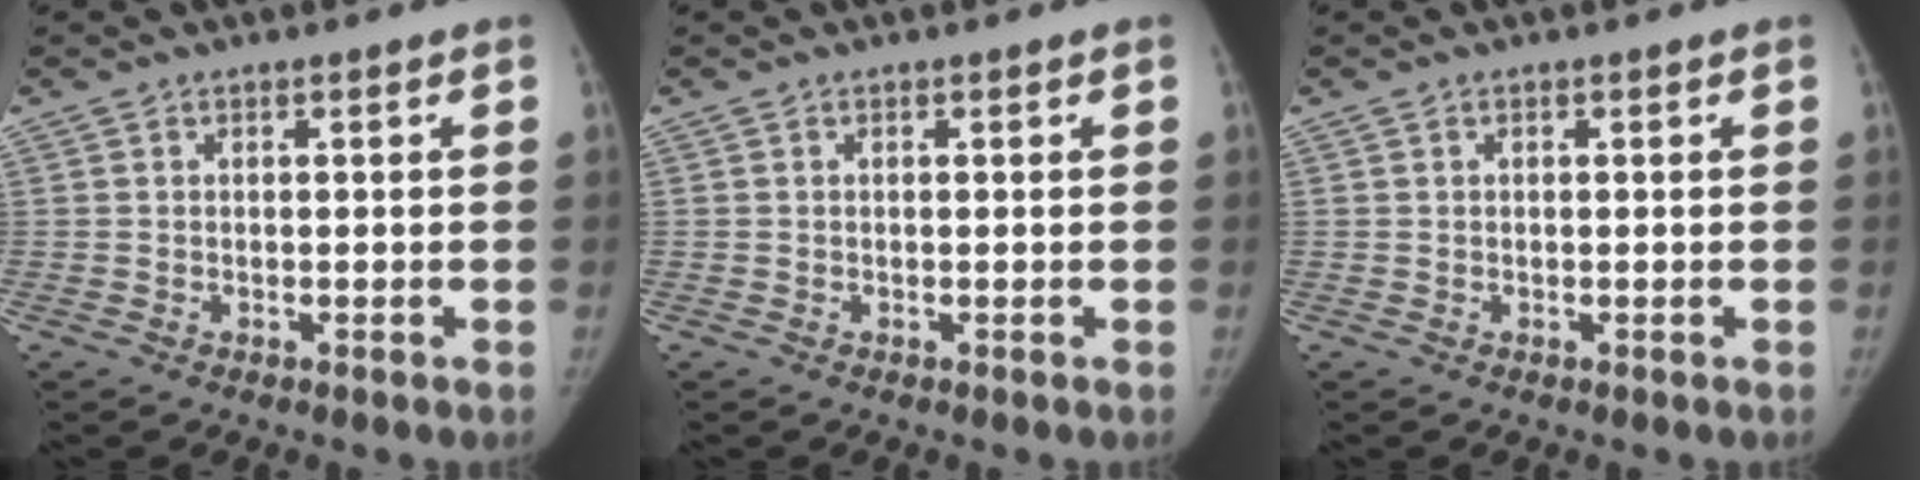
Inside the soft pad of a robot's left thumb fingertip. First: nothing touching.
{"total": 0.0}
{"total": 0.0}